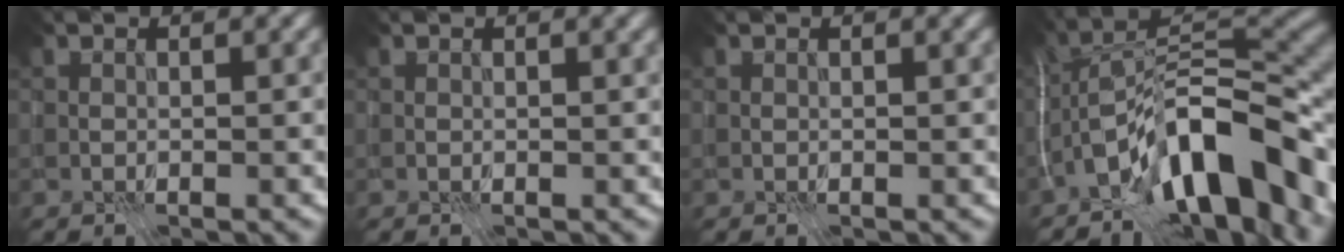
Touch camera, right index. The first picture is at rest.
{"total": 1.0, "force": [0.6, 0.1, 0.8], "torque": [-0.012, 0.004, 0.008]}
{"total": 0.7, "force": [0.4, 0.0, 0.5], "torque": [-0.008, 0.004, 0.005]}
{"total": 13.5, "force": [-6.8, 4.8, 10.6], "torque": [-0.160, 0.023, -0.128]}